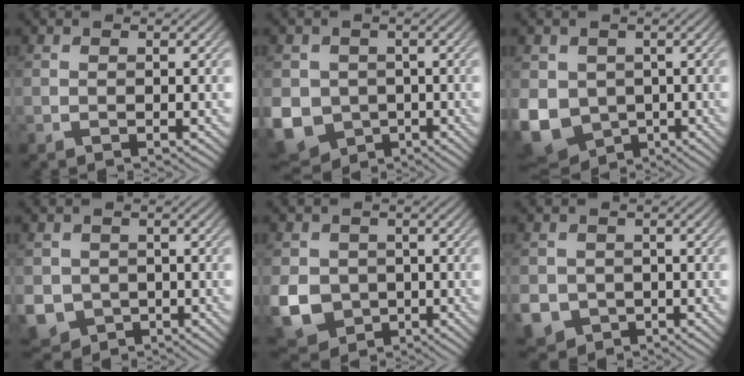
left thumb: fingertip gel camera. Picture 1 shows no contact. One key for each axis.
{"total": 9.4, "fx": -2.0, "fy": 8.1, "fz": 4.3, "tx": -0.125, "ty": -0.039, "tz": -0.042}
{"total": 9.4, "fx": -1.3, "fy": 7.8, "fz": 5.1, "tx": -0.146, "ty": -0.031, "tz": -0.021}
{"total": 5.6, "fx": -1.3, "fy": 5.0, "fz": 2.2, "tx": -0.065, "ty": -0.030, "tz": -0.023}
{"total": 8.0, "fx": -1.6, "fy": 6.9, "fz": 3.8, "tx": -0.109, "ty": -0.024, "tz": -0.039}
{"total": 5.7, "fx": -1.7, "fy": 5.0, "fz": 2.0, "tx": -0.058, "ty": -0.027, "tz": -0.036}